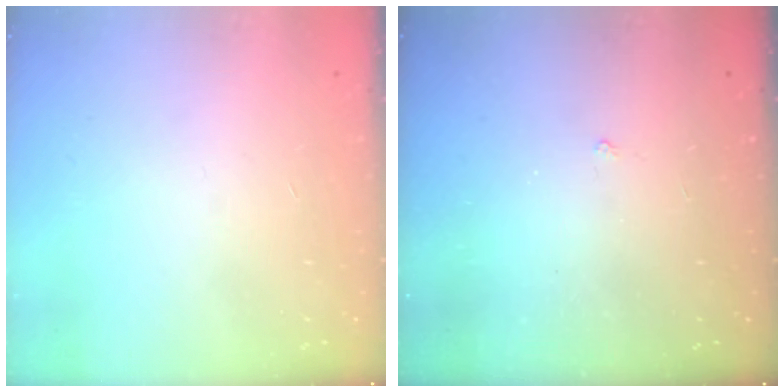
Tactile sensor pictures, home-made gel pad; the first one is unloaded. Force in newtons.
{"total": 1.1, "press": 1.1, "slide": 0.3}